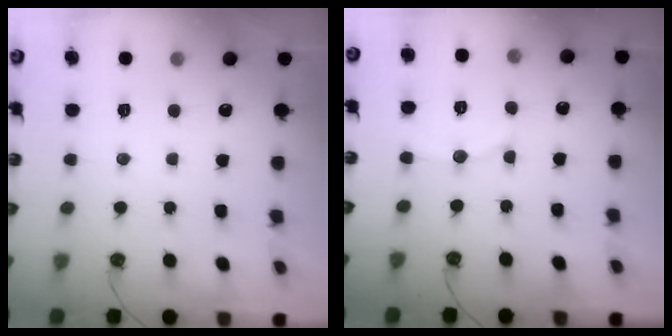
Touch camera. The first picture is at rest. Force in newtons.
{"total": 8.0, "press": 8.0, "slide": 0.6}